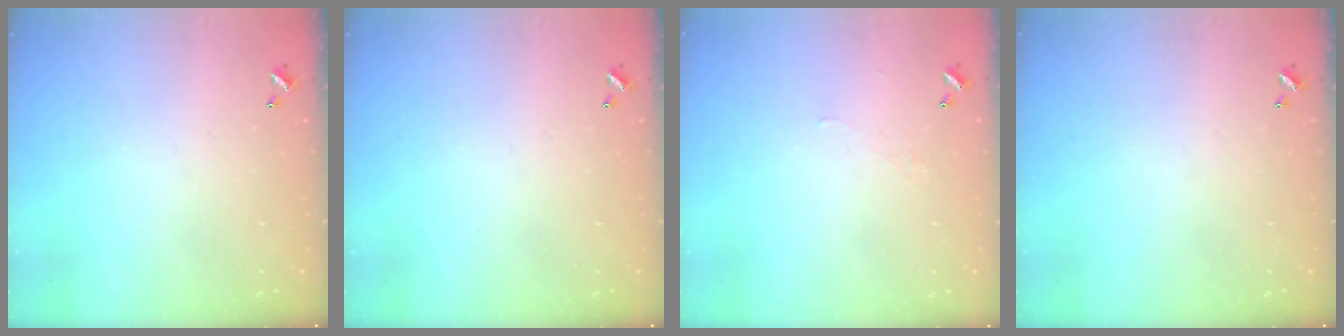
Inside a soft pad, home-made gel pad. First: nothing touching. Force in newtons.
{"total": 0.0}
{"total": 2.2, "press": 2.2, "slide": 0.5}
{"total": 0.0}